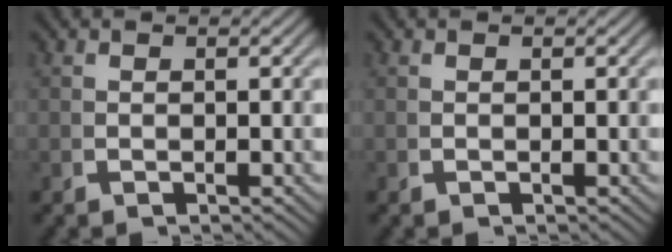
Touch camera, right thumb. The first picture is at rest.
{"total": 0.0}